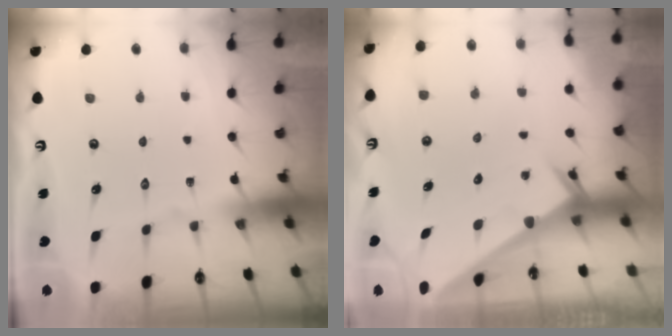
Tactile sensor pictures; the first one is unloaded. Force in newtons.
{"total": 2.0, "press": 2.0, "slide": 0.2}